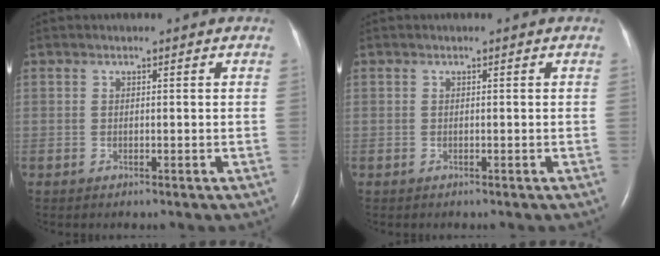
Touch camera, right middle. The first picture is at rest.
{"total": 0.0}